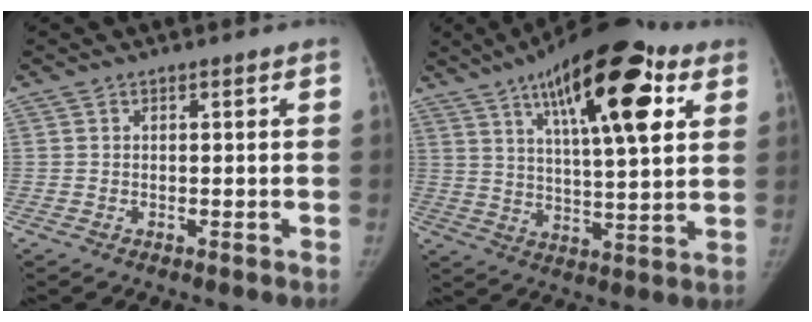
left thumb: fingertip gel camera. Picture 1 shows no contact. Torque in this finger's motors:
{"motor_torque": [0.63, 0.33, 1.74, -1.03, 0.16]}